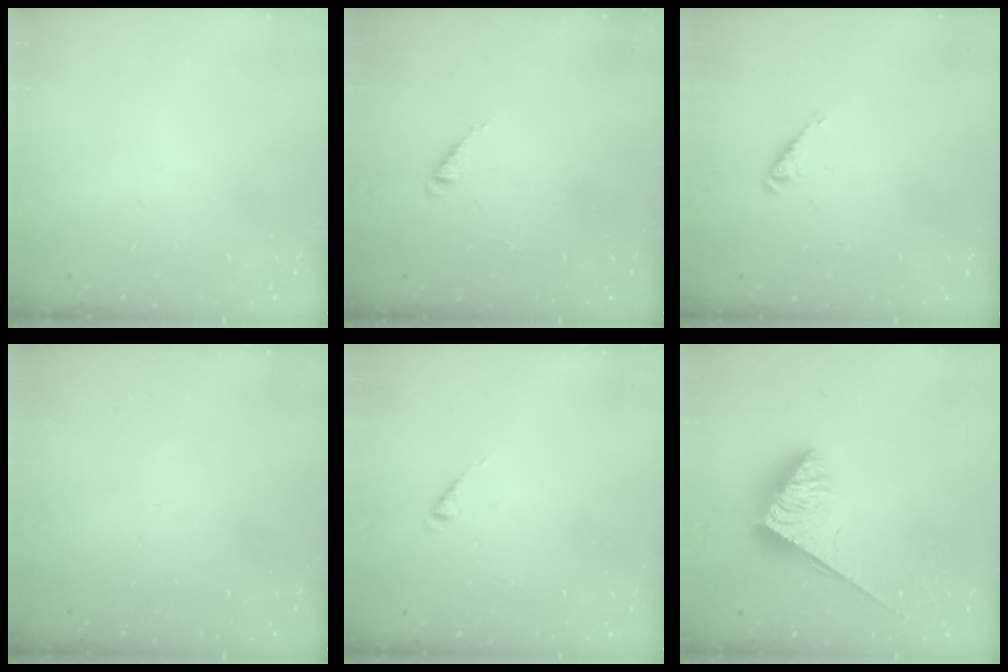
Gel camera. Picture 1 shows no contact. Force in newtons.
{"total": 2.3, "press": 2.3, "slide": 0.4}
{"total": 2.9, "press": 2.9, "slide": 0.4}
{"total": 0.0}
{"total": 2.6, "press": 2.6, "slide": 0.4}
{"total": 3.9, "press": 3.8, "slide": 0.6}